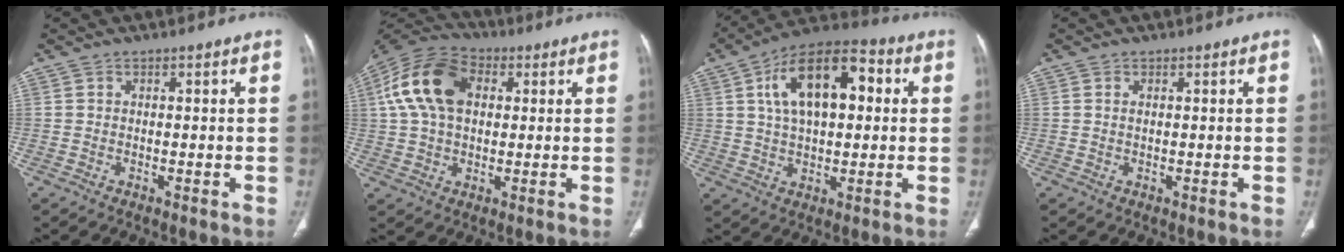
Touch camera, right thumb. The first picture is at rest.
{"total": 15.0, "force": [3.3, 9.8, 10.8], "torque": [-0.203, 0.023, 0.052]}
{"total": 16.8, "force": [4.0, 8.8, 13.8], "torque": [-0.212, 0.019, 0.060]}
{"total": 0.7, "force": [0.2, 0.3, 0.6], "torque": [-0.015, 0.002, 0.006]}